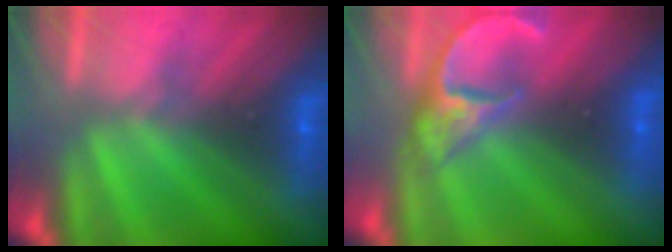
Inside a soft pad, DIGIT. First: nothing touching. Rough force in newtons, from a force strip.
{"total": 4.7}